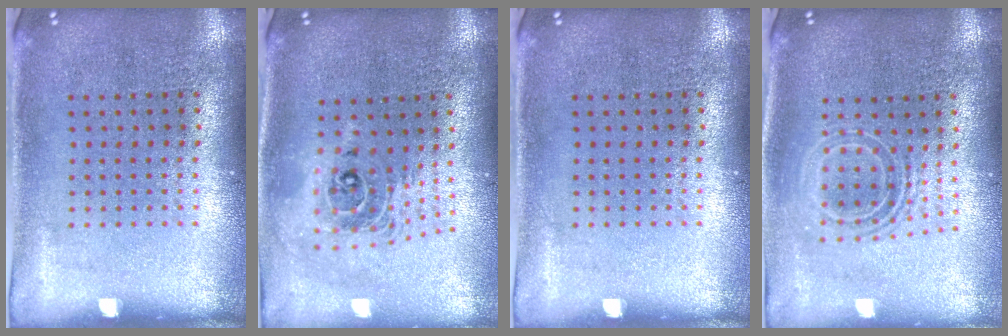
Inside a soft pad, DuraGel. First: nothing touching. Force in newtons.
{"total": 2.0, "press": 1.6, "slide": 1.3}
{"total": 0.0}
{"total": 1.6, "press": 1.2, "slide": 1.0}